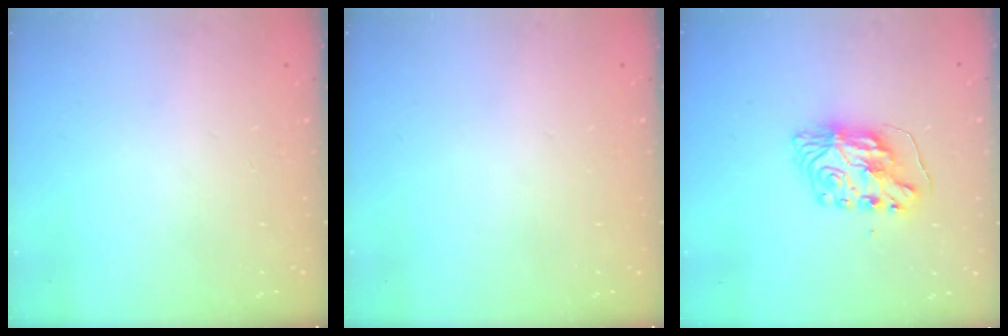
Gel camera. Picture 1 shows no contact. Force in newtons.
{"total": 0.0}
{"total": 8.3, "press": 8.3, "slide": 0.8}